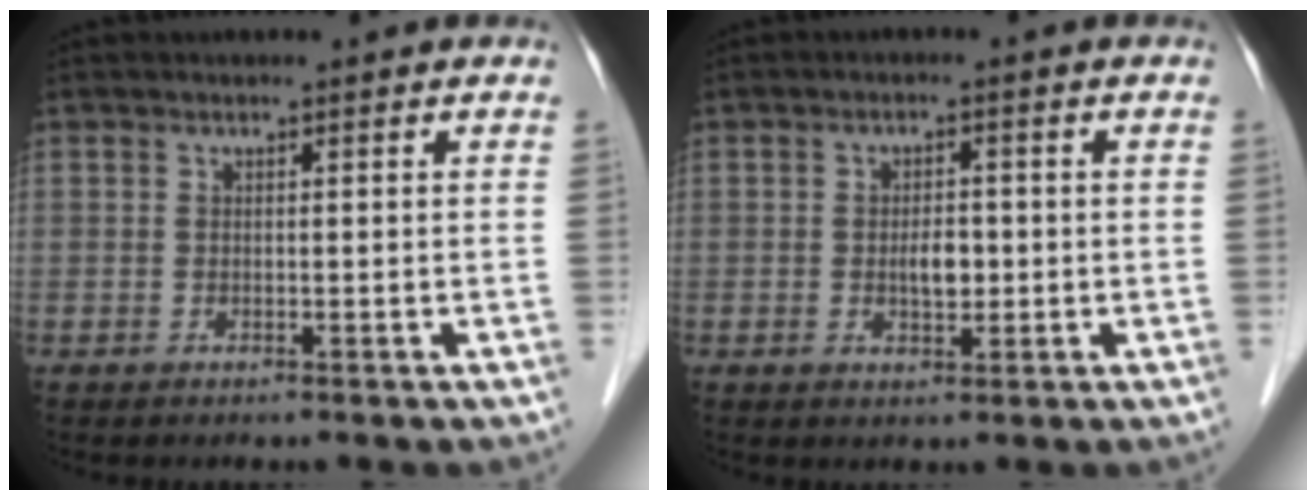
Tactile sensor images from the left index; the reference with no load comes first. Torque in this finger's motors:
{"motor_torque": [0.12, 0.08, 0.03, 0.04]}